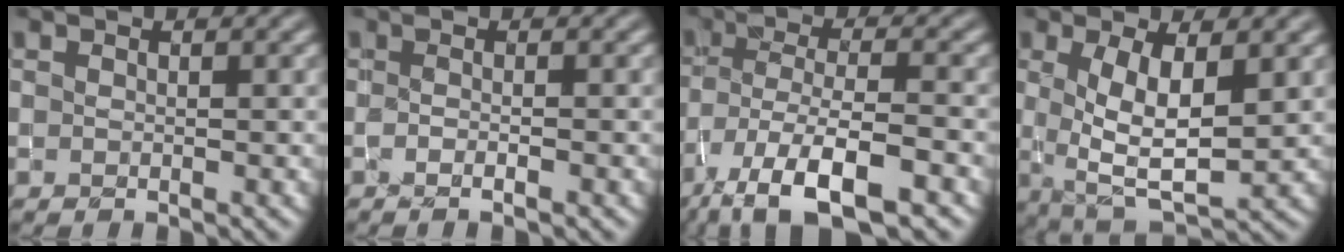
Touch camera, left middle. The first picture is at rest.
{"total": 1.1, "force": [-0.5, 0.3, 1.0], "torque": [-0.013, -0.007, -0.009]}
{"total": 9.7, "force": [-6.2, 2.8, 6.9], "torque": [-0.129, -0.007, -0.113]}
{"total": 6.5, "force": [0.8, 2.5, 5.9], "torque": [-0.116, -0.009, 0.017]}